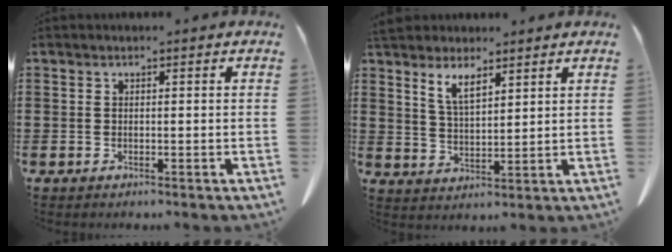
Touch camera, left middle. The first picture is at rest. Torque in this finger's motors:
{"motor_torque": [0.79, 0.59, 0.20, 0.12]}